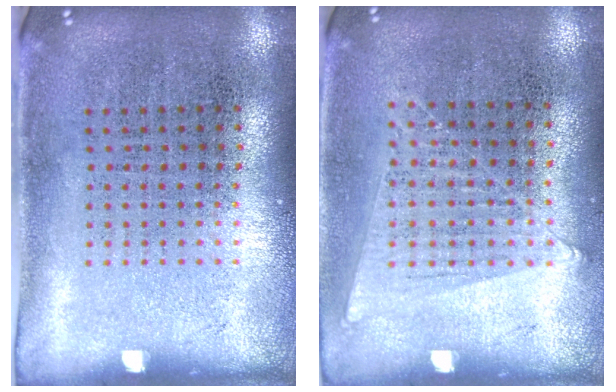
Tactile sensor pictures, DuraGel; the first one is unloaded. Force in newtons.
{"total": 1.0, "press": 1.0, "slide": 0.4}